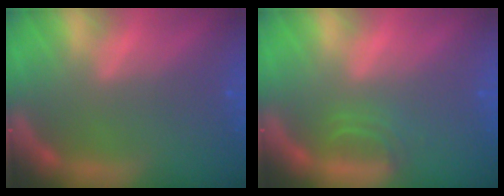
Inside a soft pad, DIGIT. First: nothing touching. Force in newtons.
{"total": 1.9}